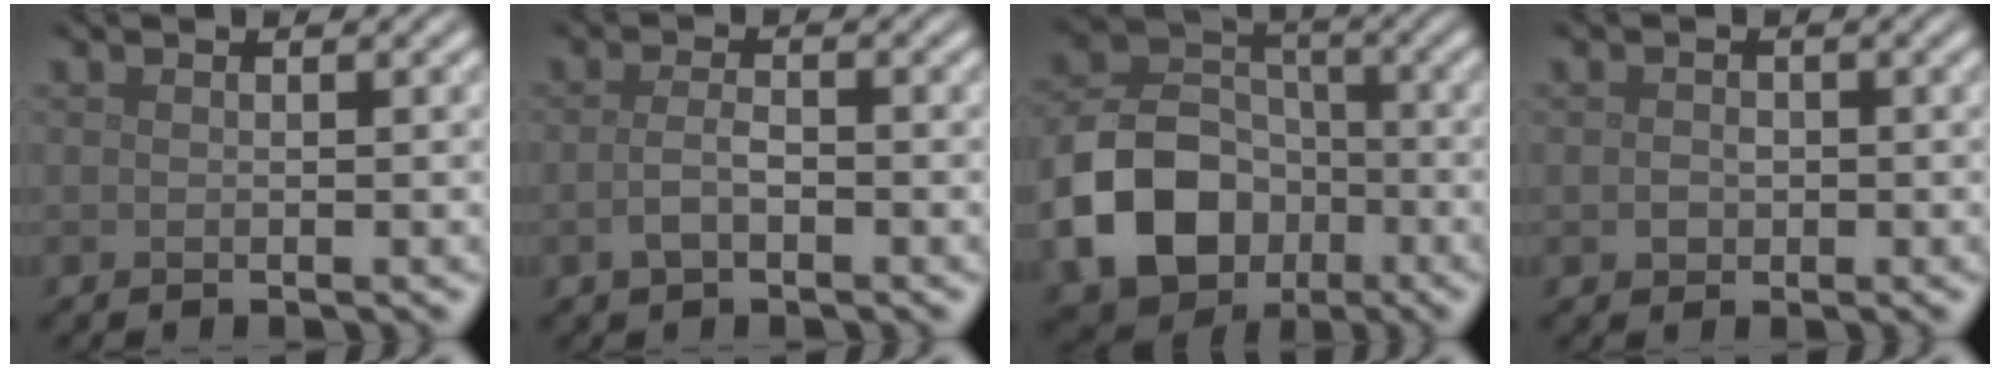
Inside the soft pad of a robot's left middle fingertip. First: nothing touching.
{"total": 2.0, "force": [-0.7, 0.9, 1.6], "torque": [-0.037, -0.002, -0.015]}
{"total": 10.9, "force": [-3.8, 8.2, 6.1], "torque": [-0.131, -0.014, -0.076]}
{"total": 1.2, "force": [-0.1, 1.0, 0.5], "torque": [-0.009, -0.004, -0.005]}